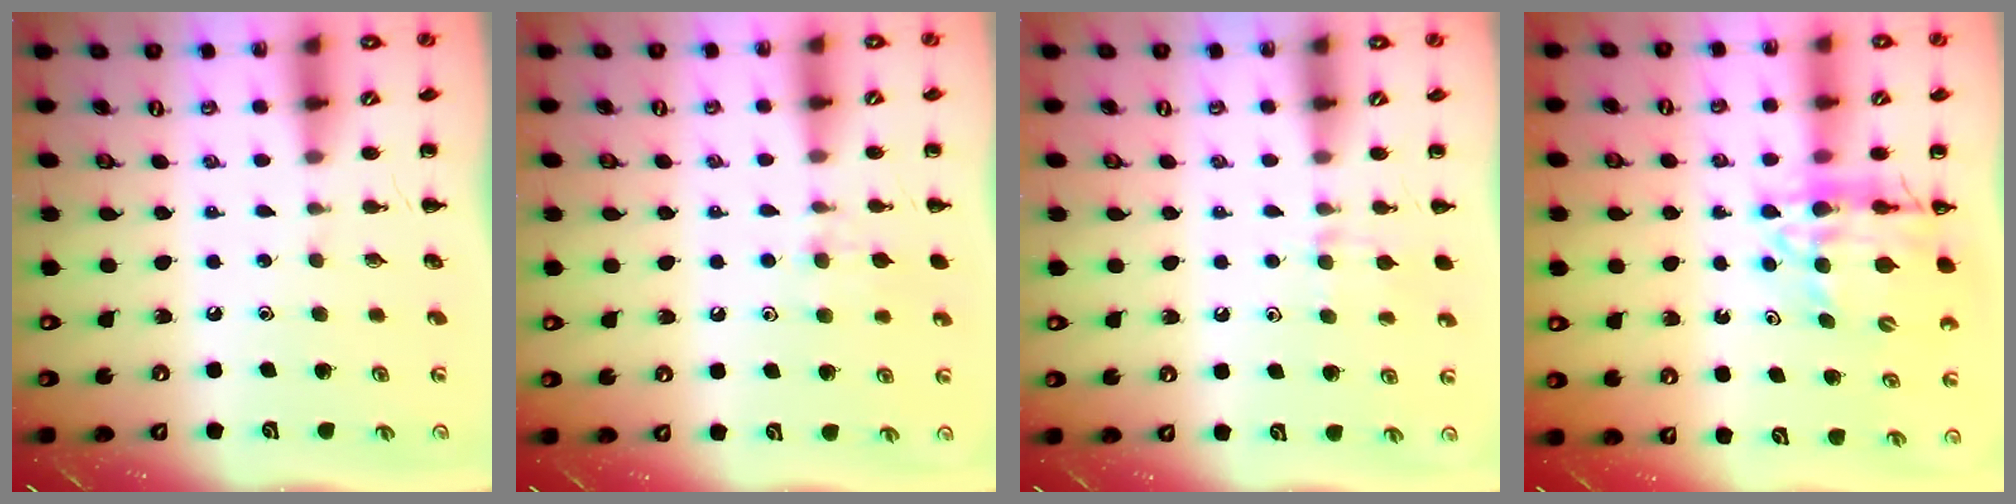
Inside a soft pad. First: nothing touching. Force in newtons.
{"total": 8.1, "press": 7.9, "slide": 1.8}
{"total": 7.8, "press": 7.4, "slide": 2.5}
{"total": 13.7, "press": 13.2, "slide": 3.8}